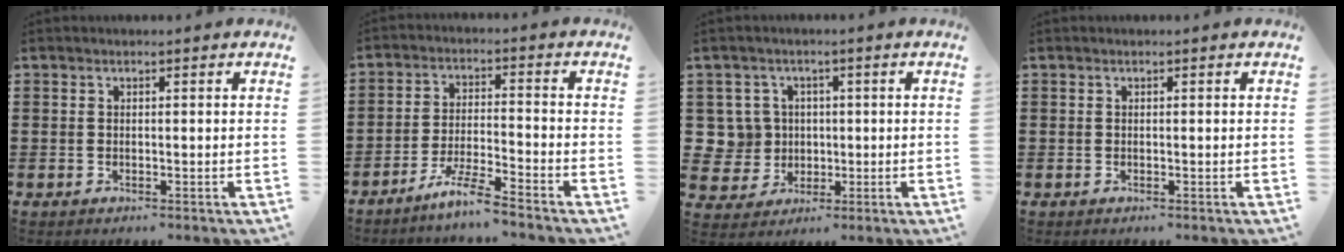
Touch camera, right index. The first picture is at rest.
{"total": 6.1, "force": [-5.4, -0.5, 2.8], "torque": [-0.068, -0.013, -0.106]}
{"total": 5.8, "force": [0.7, 5.6, 1.3], "torque": [-0.059, 0.016, 0.013]}
{"total": 0.0}